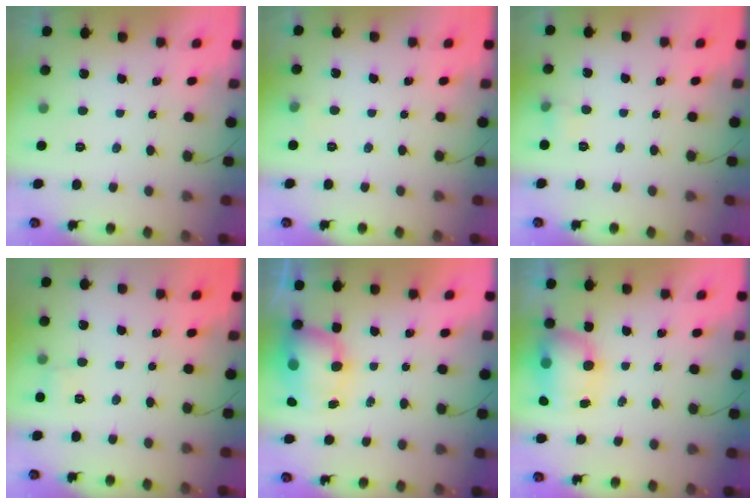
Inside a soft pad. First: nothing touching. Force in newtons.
{"total": 7.5, "press": 2.8, "slide": 6.9}
{"total": 4.5, "press": 4.2, "slide": 1.5}
{"total": 5.4, "press": 5.2, "slide": 1.4}
{"total": 9.1, "press": 8.8, "slide": 2.4}
{"total": 11.2, "press": 9.0, "slide": 6.7}